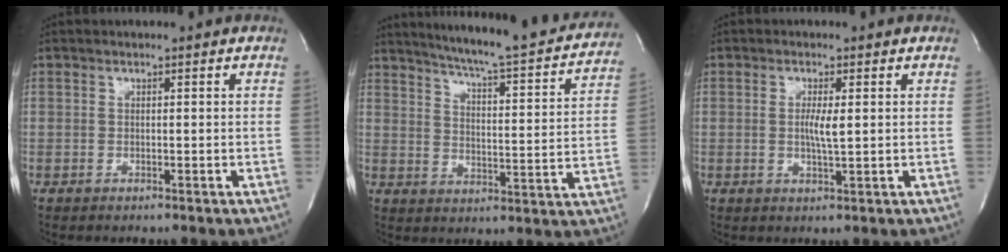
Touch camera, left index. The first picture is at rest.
{"total": 23.3, "force": [21.2, 1.6, 9.4], "torque": [-0.142, -0.050, 0.267]}
{"total": 3.0, "force": [-0.1, 0.2, 3.0], "torque": [-0.060, -0.008, -0.002]}